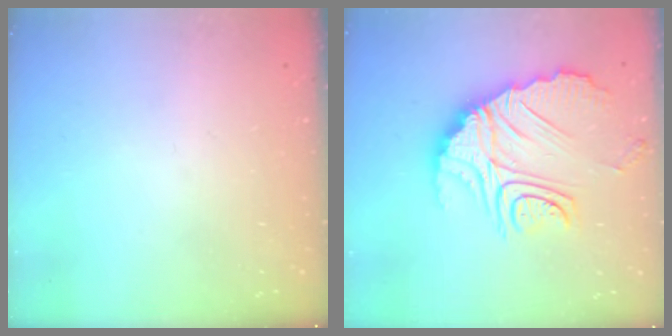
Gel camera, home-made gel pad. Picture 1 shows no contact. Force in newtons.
{"total": 18.4, "press": 18.3, "slide": 1.8}